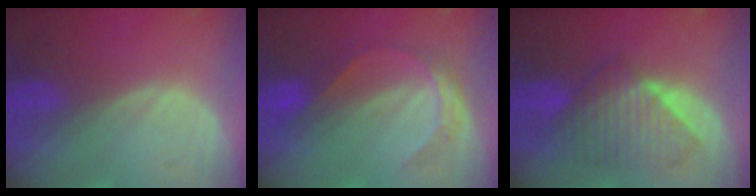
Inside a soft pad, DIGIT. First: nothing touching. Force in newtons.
{"total": 4.8, "press": 4.7, "slide": 1.0}
{"total": 7.6, "press": 7.5, "slide": 0.7}